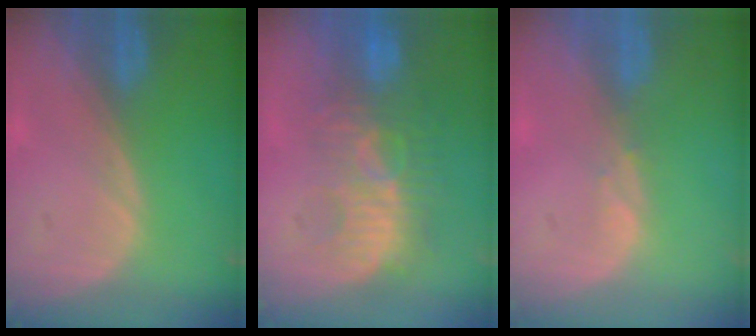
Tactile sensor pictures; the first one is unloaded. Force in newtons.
{"total": 9.4, "press": 8.9, "slide": 2.9}
{"total": 0.7, "press": 0.7, "slide": 0.2}